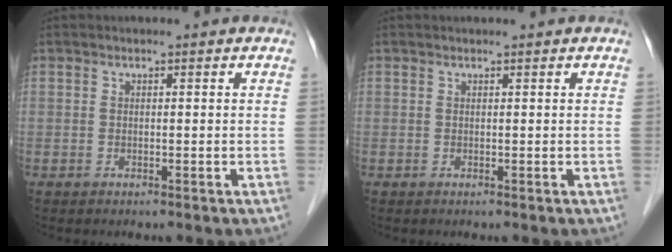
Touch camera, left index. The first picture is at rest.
{"total": 0.8, "force": [0.7, 0.0, 0.3], "torque": [-0.005, 0.009, 0.015]}